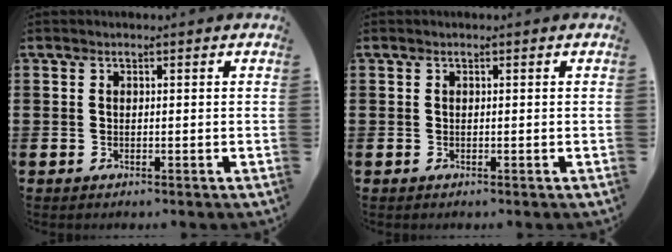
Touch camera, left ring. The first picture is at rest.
{"total": 0.0}